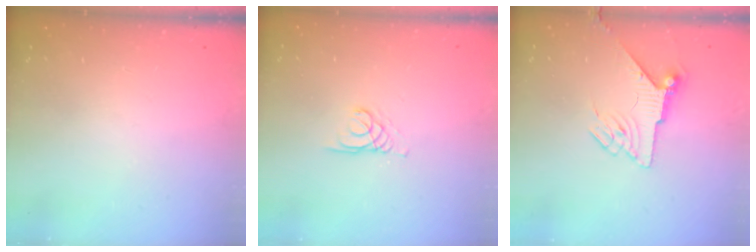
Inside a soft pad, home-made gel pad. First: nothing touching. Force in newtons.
{"total": 1.5, "press": 1.5, "slide": 0.1}
{"total": 6.8, "press": 6.7, "slide": 0.8}